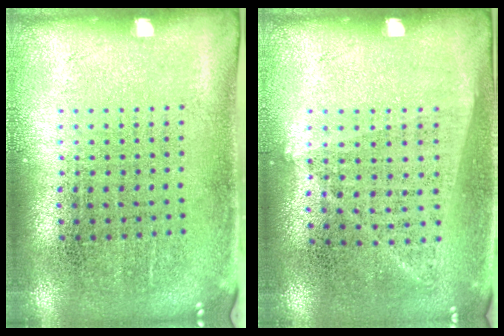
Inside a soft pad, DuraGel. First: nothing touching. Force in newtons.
{"total": 1.0, "press": 0.9, "slide": 0.5}